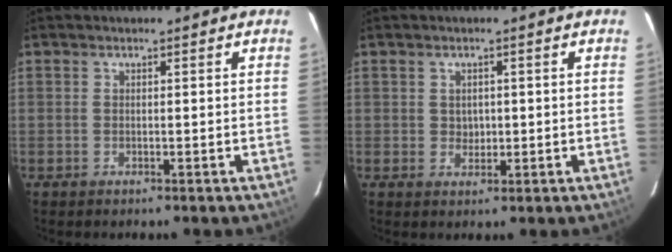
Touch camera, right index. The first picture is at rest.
{"total": 2.0, "force": [0.1, 1.8, 0.6], "torque": [-0.007, 0.004, 0.004]}